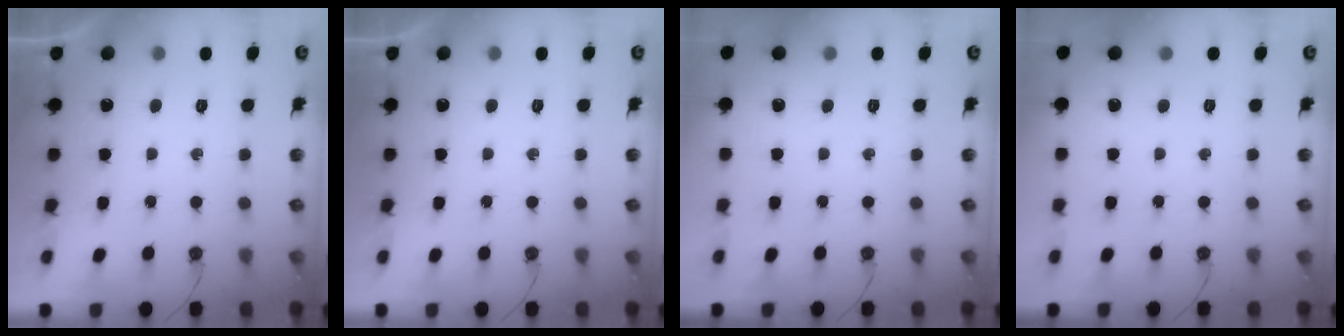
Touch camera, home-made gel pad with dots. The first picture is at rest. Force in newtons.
{"total": 0.0}
{"total": 0.0}
{"total": 0.0}